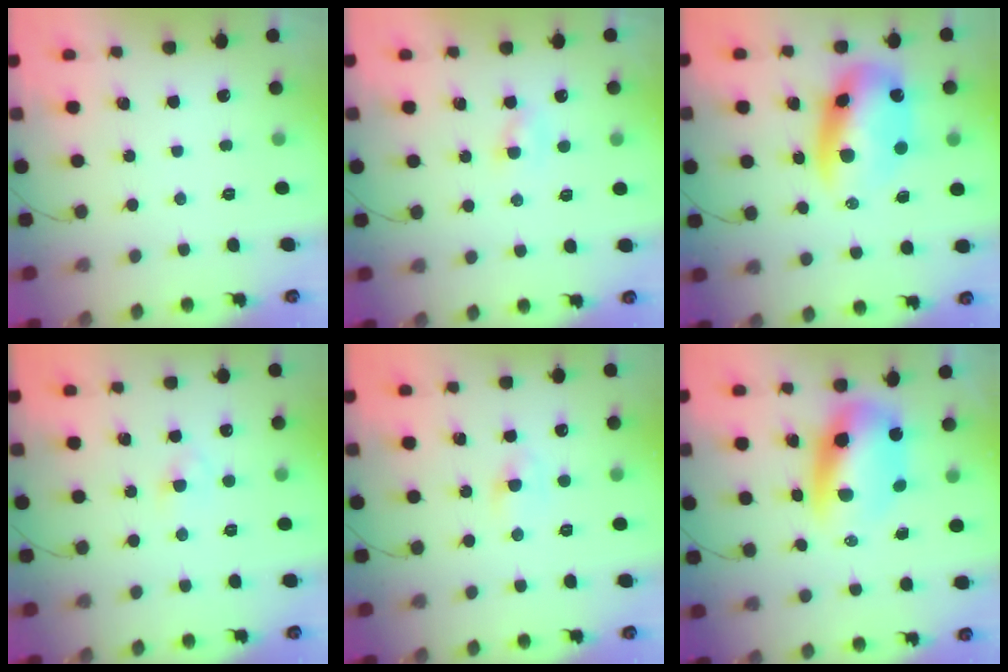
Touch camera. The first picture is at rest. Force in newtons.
{"total": 1.6, "press": 1.4, "slide": 0.7}
{"total": 12.7, "press": 12.2, "slide": 3.4}
{"total": 2.6, "press": 2.4, "slide": 1.1}
{"total": 2.0, "press": 1.8, "slide": 0.9}
{"total": 10.1, "press": 9.7, "slide": 2.7}